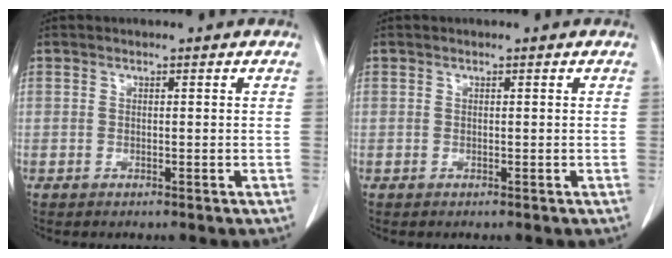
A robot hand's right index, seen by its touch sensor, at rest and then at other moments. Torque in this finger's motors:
{"motor_torque": [0.00, 0.00, 0.00, 0.00]}